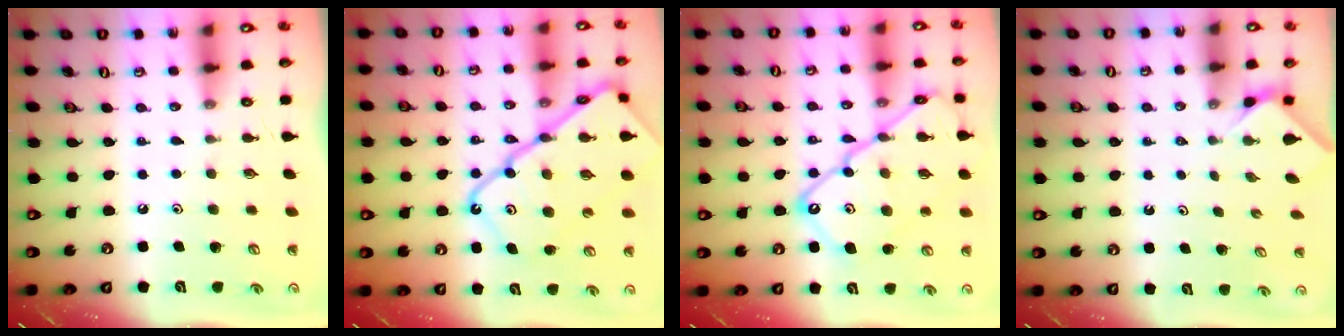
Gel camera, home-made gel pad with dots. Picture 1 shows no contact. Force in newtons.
{"total": 22.4, "press": 22.3, "slide": 2.2}
{"total": 19.1, "press": 19.0, "slide": 1.8}
{"total": 1.3, "press": 1.3, "slide": 0.4}